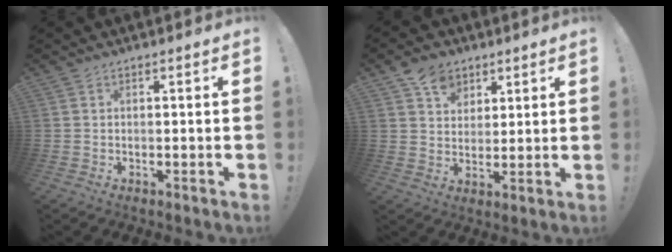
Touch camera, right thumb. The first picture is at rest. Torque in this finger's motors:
{"motor_torque": [0.29, 0.37, 0.56, 0.34, 0.01]}